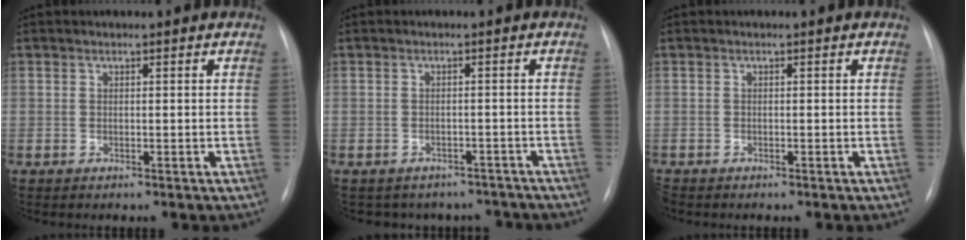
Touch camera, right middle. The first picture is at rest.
{"total": 8.5, "force": [-7.5, 4.2, 0.2], "torque": [0.009, 0.026, -0.078]}
{"total": 1.0, "force": [-0.9, 0.4, 0.3], "torque": [-0.005, -0.001, -0.014]}